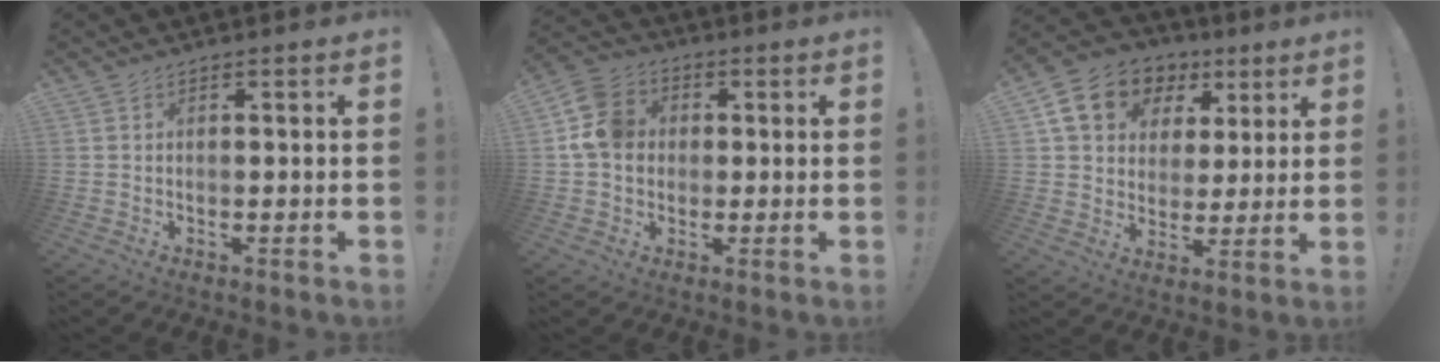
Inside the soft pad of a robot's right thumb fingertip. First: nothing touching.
{"total": 11.5, "force": [1.0, 9.7, 6.2], "torque": [-0.102, 0.017, 0.023]}
{"total": 14.5, "force": [6.8, 11.1, 6.4], "torque": [-0.093, -0.027, 0.133]}